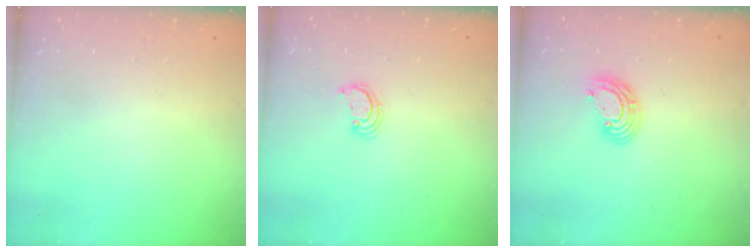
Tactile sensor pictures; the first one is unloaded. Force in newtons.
{"total": 2.7, "press": 2.7, "slide": 0.1}
{"total": 8.0, "press": 7.9, "slide": 1.2}